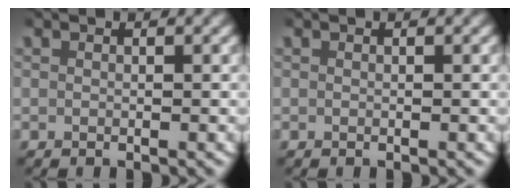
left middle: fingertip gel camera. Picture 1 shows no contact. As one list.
[{"total": 0.0}]